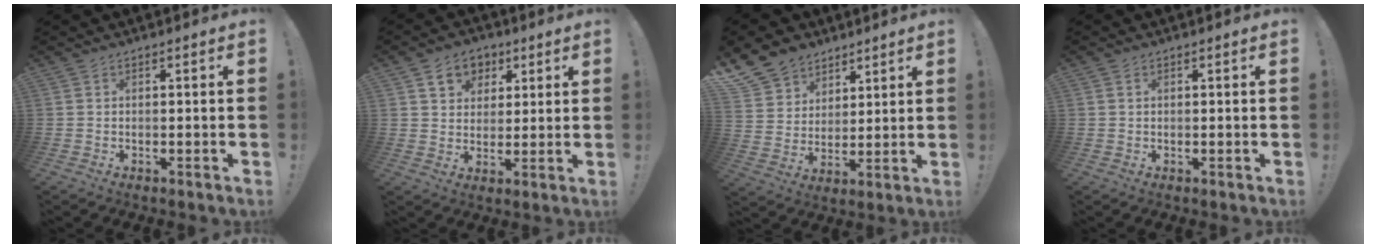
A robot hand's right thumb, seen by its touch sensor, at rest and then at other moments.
{"total": 9.4, "force": [4.6, 7.4, 3.3], "torque": [-0.044, -0.018, 0.090]}
{"total": 11.1, "force": [7.4, 7.9, 2.2], "torque": [-0.041, -0.055, 0.151]}
{"total": 0.8, "force": [0.4, 0.7, 0.3], "torque": [-0.004, 0.001, 0.006]}